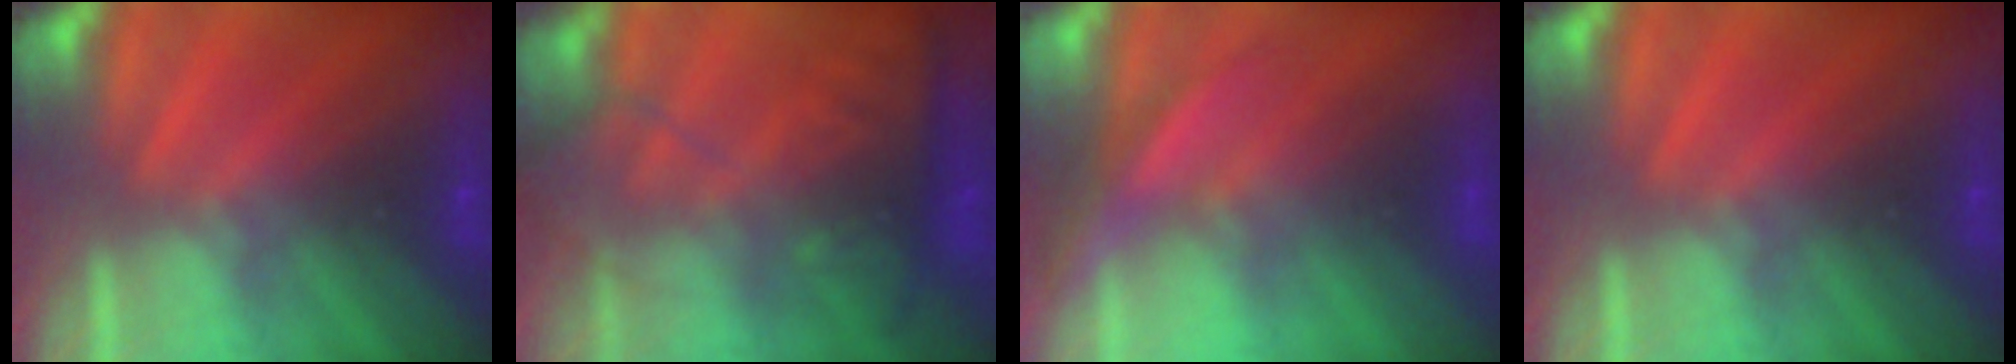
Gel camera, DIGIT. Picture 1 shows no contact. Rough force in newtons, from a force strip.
{"total": 6.5}
{"total": 3.2}
{"total": 0.0}